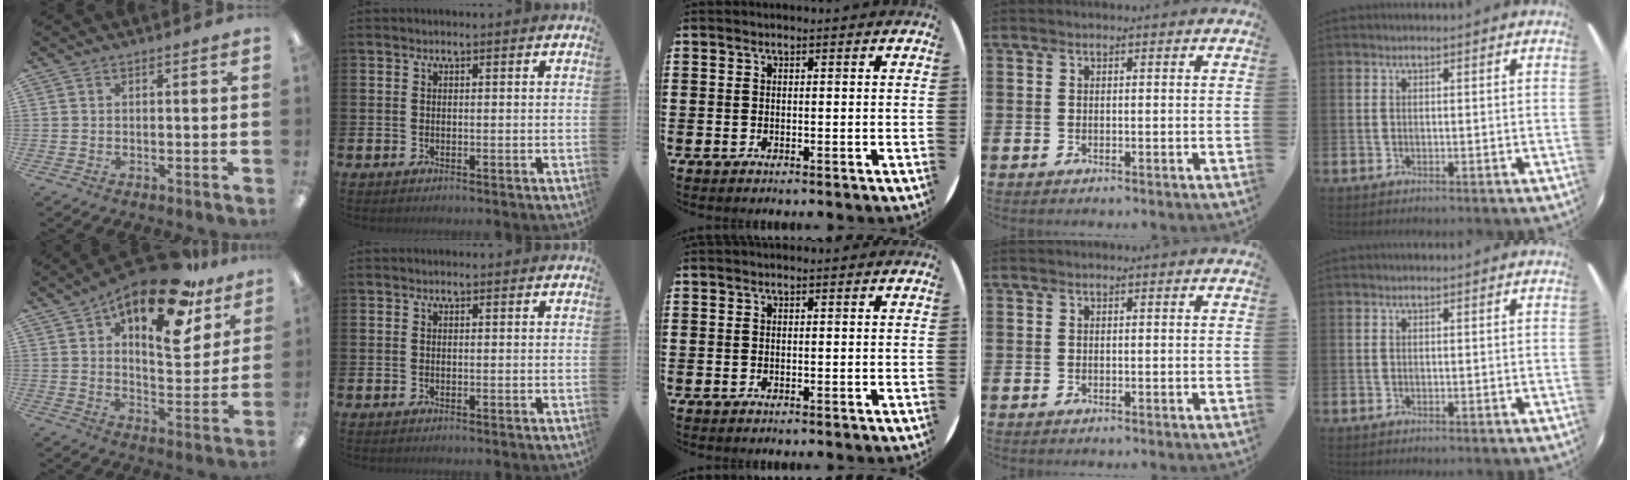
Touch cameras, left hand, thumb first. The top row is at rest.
{"thumb": {"total": 21.9, "force": [13.5, 9.0, 14.7], "torque": [-0.209, -0.078, 0.220]}}